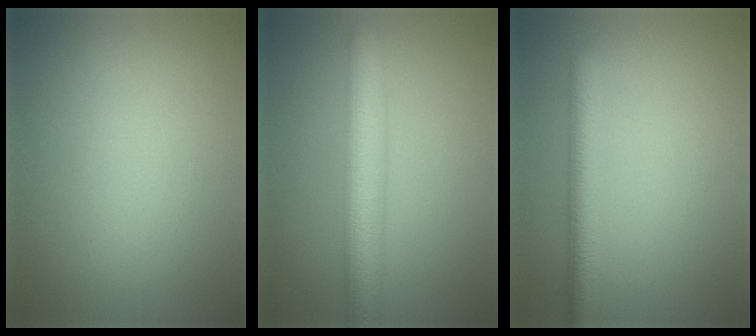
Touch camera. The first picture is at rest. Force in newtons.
{"total": 6.1, "press": 6.1, "slide": 0.1}
{"total": 3.2, "press": 3.2, "slide": 0.1}